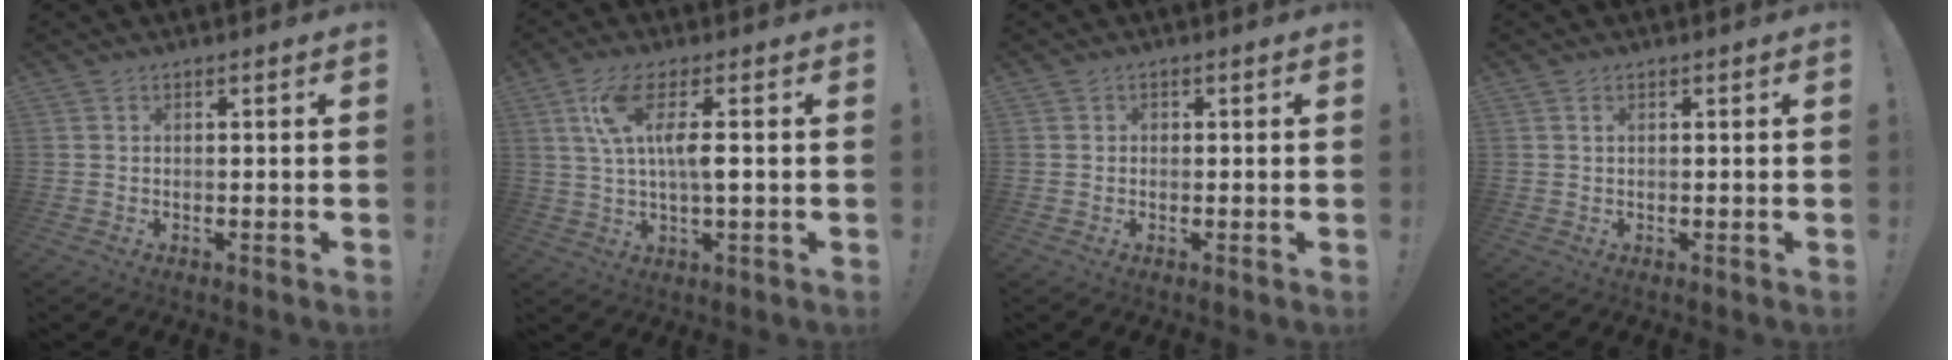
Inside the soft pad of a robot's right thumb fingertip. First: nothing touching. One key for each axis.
{"total": 10.2, "fx": 2.2, "fy": 2.7, "fz": 9.6, "tx": -0.177, "ty": 0.002, "tz": 0.038}
{"total": 1.0, "fx": -0.2, "fy": 0.9, "fz": 0.2, "tx": -0.004, "ty": 0.004, "tz": -0.005}
{"total": 0.6, "fx": 0.2, "fy": 0.2, "fz": 0.5, "tx": -0.011, "ty": 0.002, "tz": 0.004}